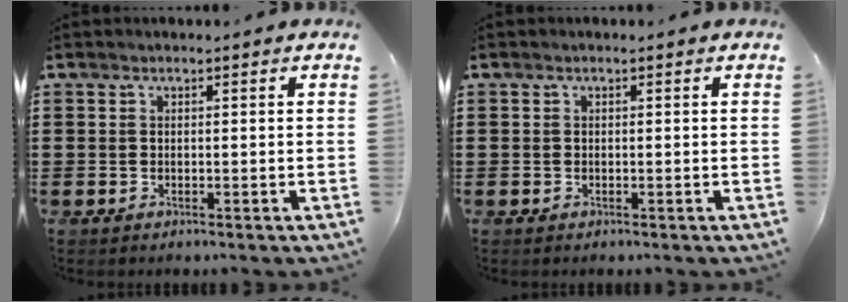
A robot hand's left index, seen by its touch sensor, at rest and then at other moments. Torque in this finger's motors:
{"motor_torque": [0.00, 0.00, 0.00, 0.00]}